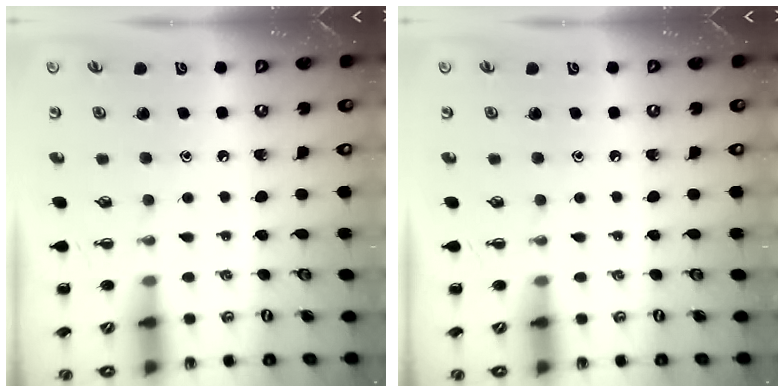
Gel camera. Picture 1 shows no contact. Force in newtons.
{"total": 0.0}